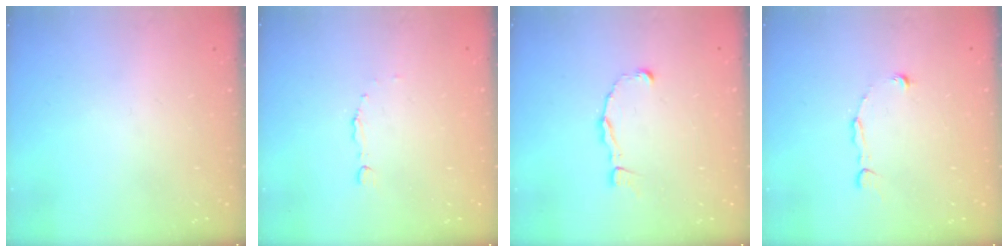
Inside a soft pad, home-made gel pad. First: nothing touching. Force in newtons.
{"total": 1.7, "press": 1.7, "slide": 0.2}
{"total": 2.4, "press": 2.4, "slide": 0.2}
{"total": 2.8, "press": 2.8, "slide": 0.1}